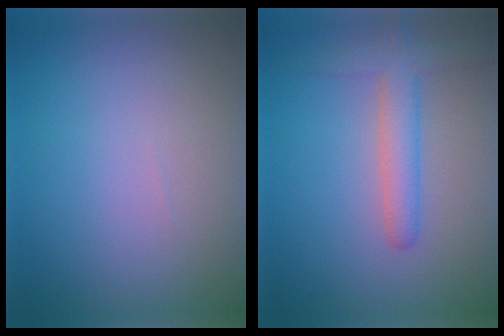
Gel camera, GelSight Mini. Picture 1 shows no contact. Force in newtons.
{"total": 3.4, "press": 3.4, "slide": 0.2}